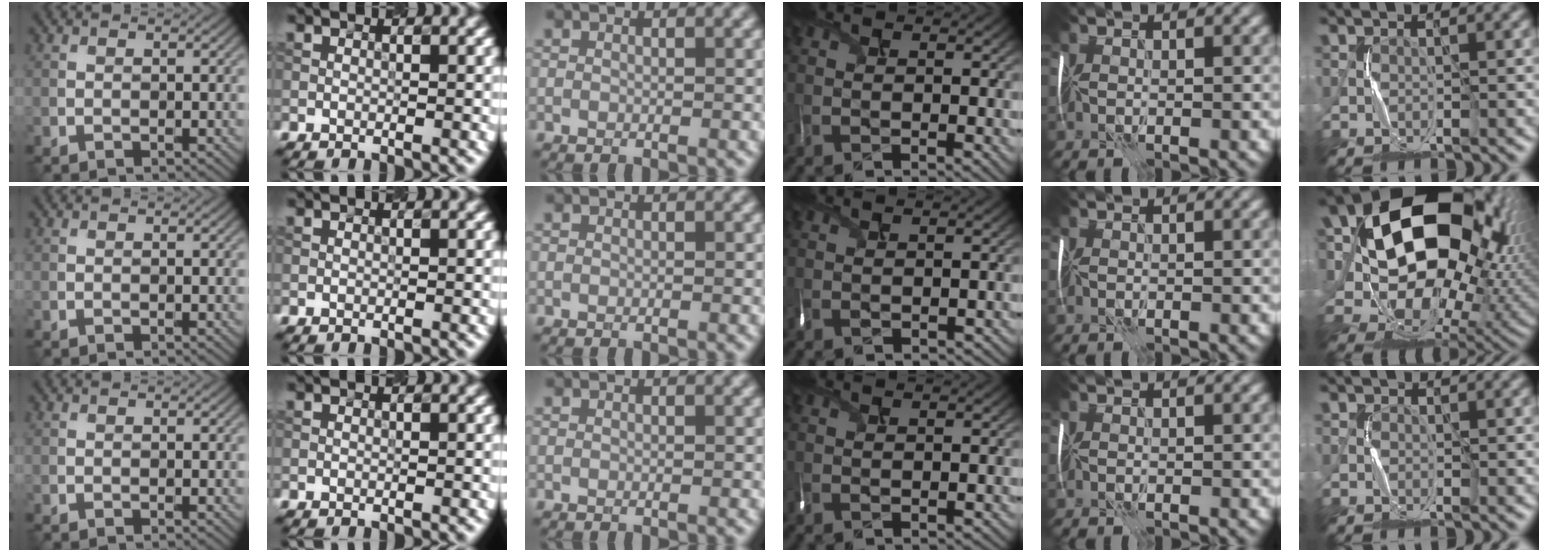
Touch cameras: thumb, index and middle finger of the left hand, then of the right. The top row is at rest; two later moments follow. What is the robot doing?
{"motion": "shake", "object": "plastic piggy bank"}